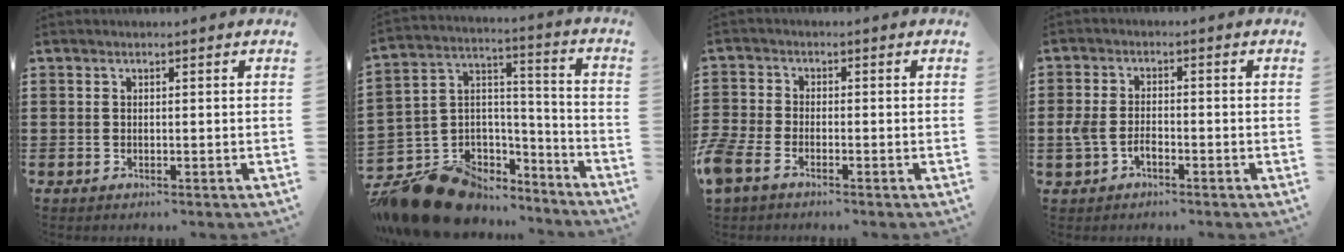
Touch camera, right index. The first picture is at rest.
{"total": 15.8, "force": [-12.1, 8.3, 5.7], "torque": [-0.124, 0.046, -0.207]}
{"total": 3.0, "force": [-2.4, 1.1, 1.4], "torque": [-0.052, -0.006, -0.053]}
{"total": 3.2, "force": [-1.4, 1.8, 2.3], "torque": [-0.057, -0.002, -0.030]}